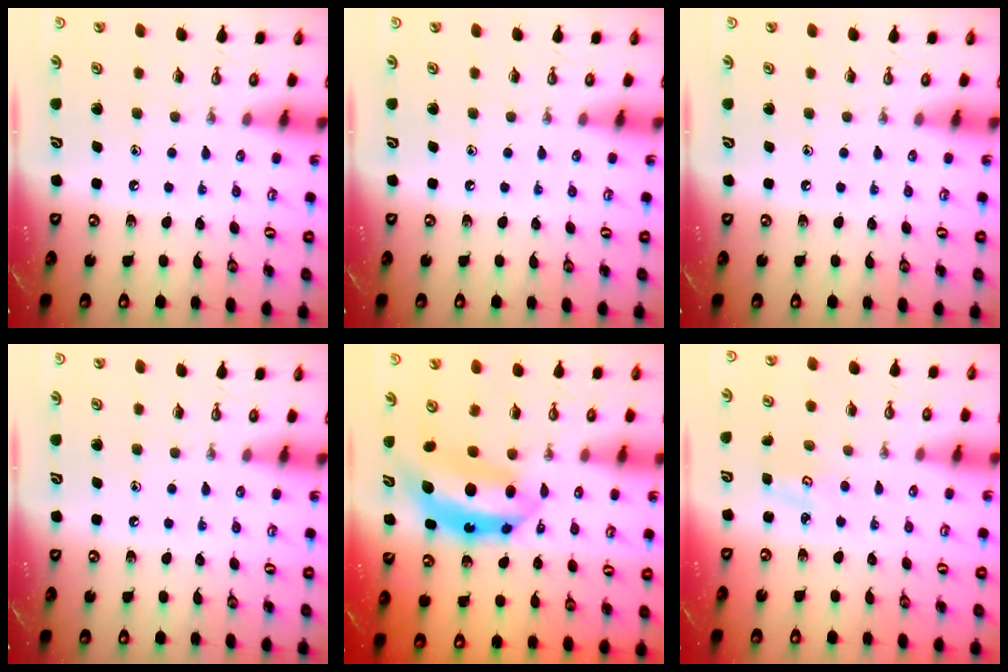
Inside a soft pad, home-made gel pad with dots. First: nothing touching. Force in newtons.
{"total": 0.0}
{"total": 0.0}
{"total": 0.0}
{"total": 9.1, "press": 9.0, "slide": 1.3}
{"total": 2.3, "press": 2.3, "slide": 0.4}